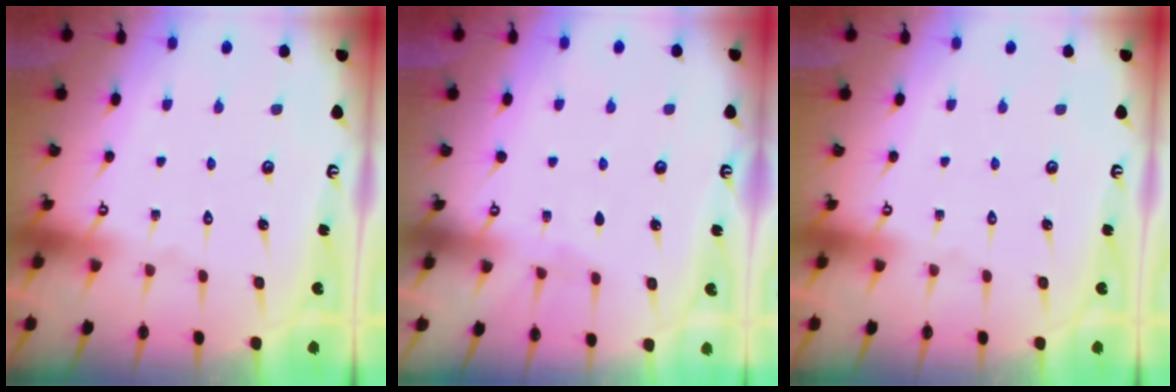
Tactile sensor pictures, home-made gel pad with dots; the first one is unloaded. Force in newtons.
{"total": 2.1, "press": 2.1, "slide": 0.3}
{"total": 0.0}